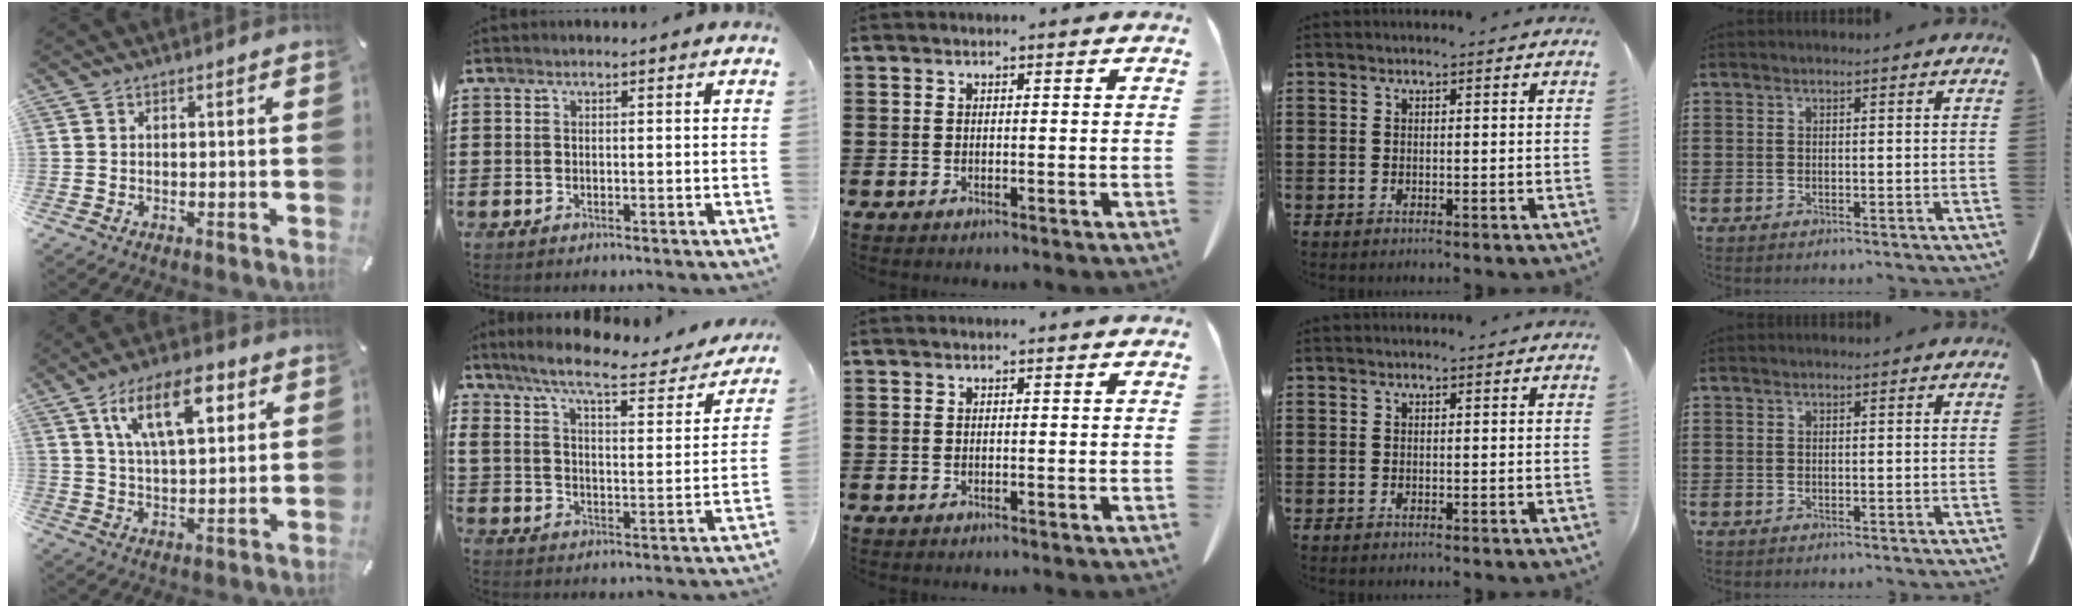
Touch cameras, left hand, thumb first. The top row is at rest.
{"thumb": {"total": 14.2, "force": [6.3, 6.7, 10.8], "torque": [-0.186, -0.006, 0.106]}, "index": {"total": 7.8, "force": [6.4, 0.5, 4.4], "torque": [-0.109, -0.030, 0.104]}}